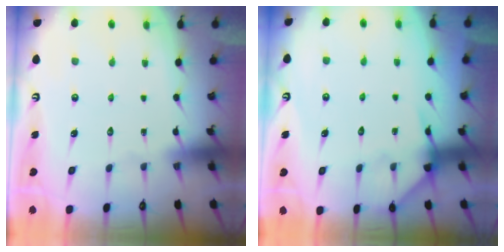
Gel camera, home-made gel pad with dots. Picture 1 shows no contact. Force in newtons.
{"total": 7.1, "press": 7.0, "slide": 0.5}